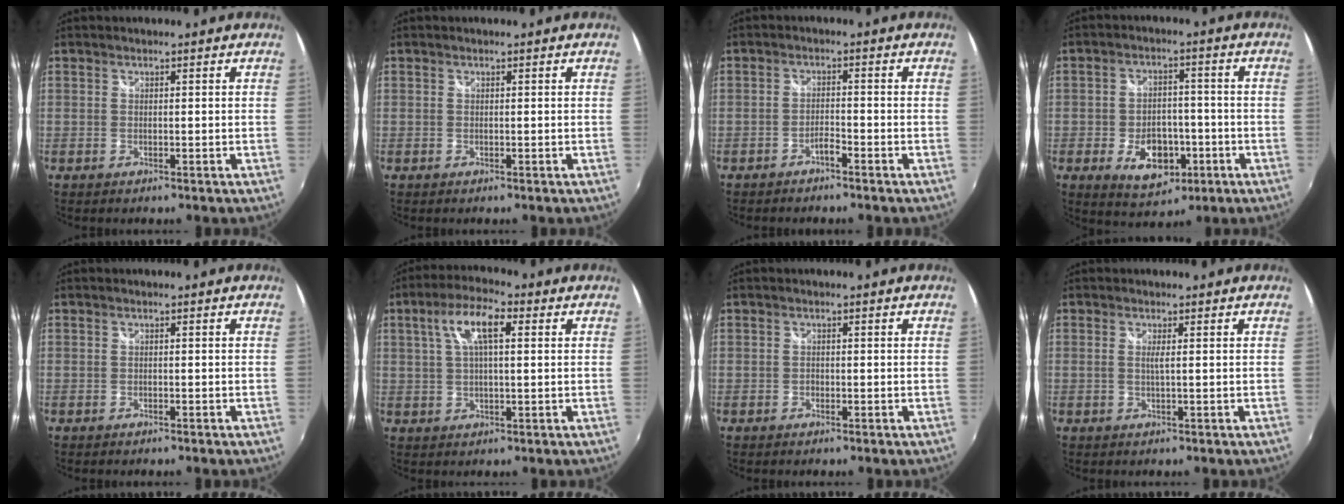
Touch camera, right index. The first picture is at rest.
{"total": 0.0}
{"total": 1.9, "force": [-1.7, 0.3, 0.9], "torque": [-0.019, 0.004, -0.031]}
{"total": 9.7, "force": [-3.9, 6.4, 6.2], "torque": [-0.119, 0.003, -0.049]}
{"total": 0.6, "force": [-0.5, 0.1, 0.2], "torque": [-0.004, -0.001, -0.008]}
{"total": 8.1, "force": [2.6, 2.6, 7.2], "torque": [-0.138, 0.019, 0.048]}
{"total": 0.7, "force": [-0.5, 0.5, 0.1], "torque": [-0.004, -0.001, -0.009]}
{"total": 1.2, "force": [0.1, -0.3, 1.1], "torque": [-0.022, -0.002, 0.001]}